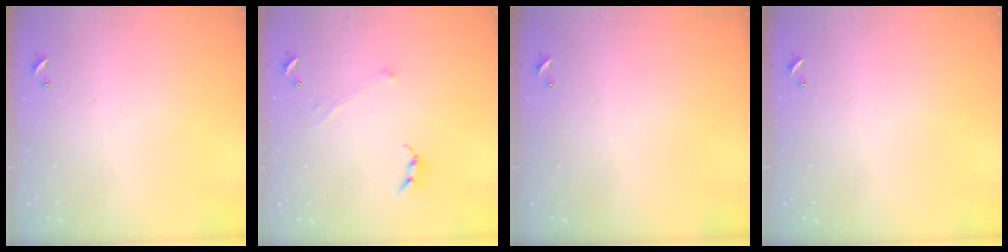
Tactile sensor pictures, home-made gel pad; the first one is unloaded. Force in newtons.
{"total": 0.0}
{"total": 0.0}
{"total": 0.0}